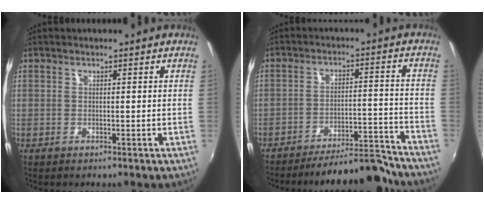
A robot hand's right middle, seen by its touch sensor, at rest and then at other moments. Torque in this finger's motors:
{"motor_torque": [0.97, -1.17, 0.19, 0.04]}